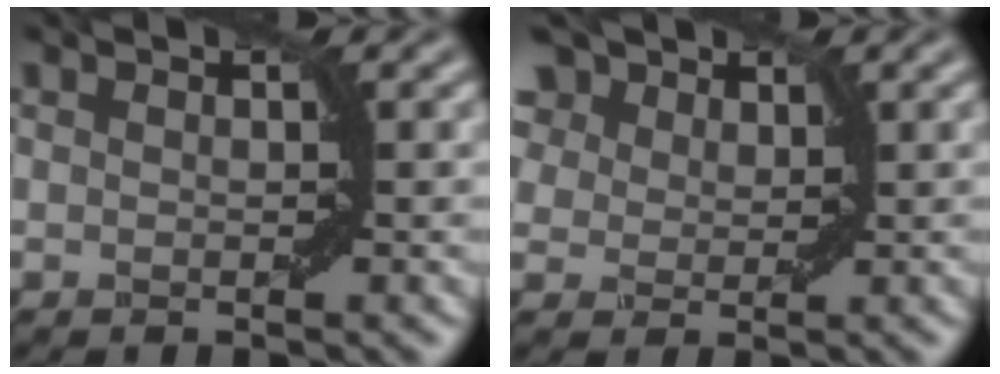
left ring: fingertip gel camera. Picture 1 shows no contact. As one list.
[{"total": 10.4, "force": [5.9, 6.8, 5.2], "torque": [-0.127, 0.038, 0.084]}]